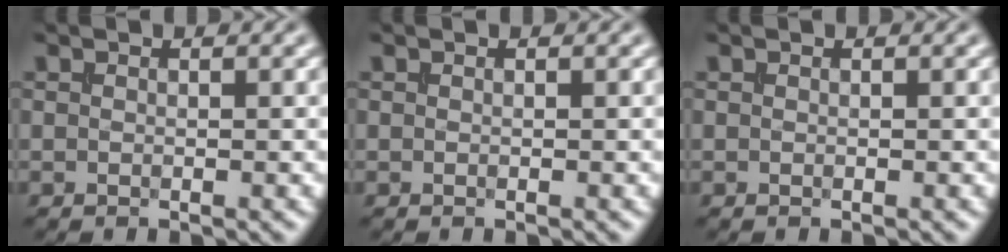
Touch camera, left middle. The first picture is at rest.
{"total": 0.0}
{"total": 0.0}